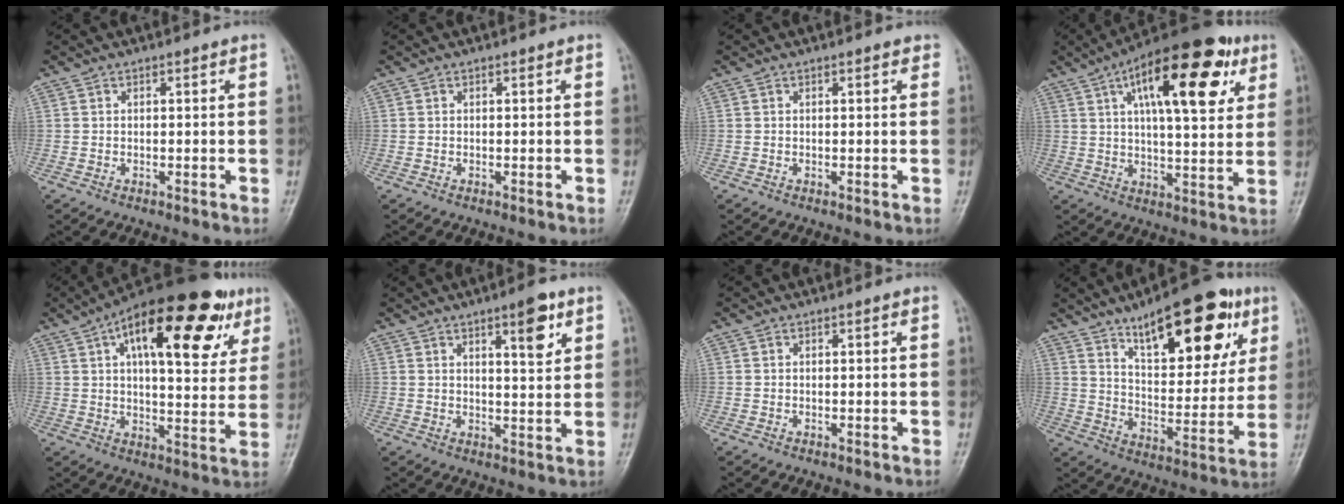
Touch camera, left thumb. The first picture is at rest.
{"total": 0.0}
{"total": 0.9, "force": [0.5, 0.4, 0.6], "torque": [-0.006, -0.001, 0.002]}
{"total": 21.4, "force": [8.9, 8.1, 17.7], "torque": [-0.243, -0.007, 0.130]}
{"total": 25.2, "force": [11.5, 10.4, 19.9], "torque": [-0.266, 0.000, 0.166]}
{"total": 6.6, "force": [3.5, 1.9, 5.3], "torque": [-0.064, -0.020, 0.050]}
{"total": 0.0}
{"total": 22.1, "force": [11.7, 8.8, 16.5], "torque": [-0.195, -0.038, 0.180]}